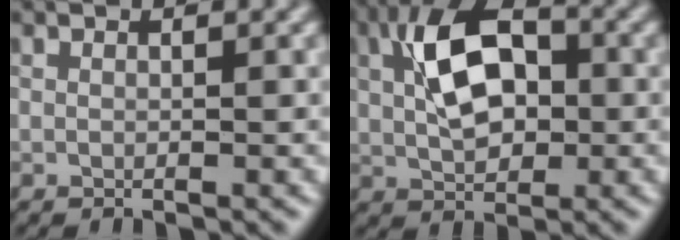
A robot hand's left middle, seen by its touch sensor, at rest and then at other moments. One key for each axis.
{"total": 7.3, "fx": -0.2, "fy": 4.2, "fz": 6.0, "tx": -0.119, "ty": 0.018, "tz": -0.007}